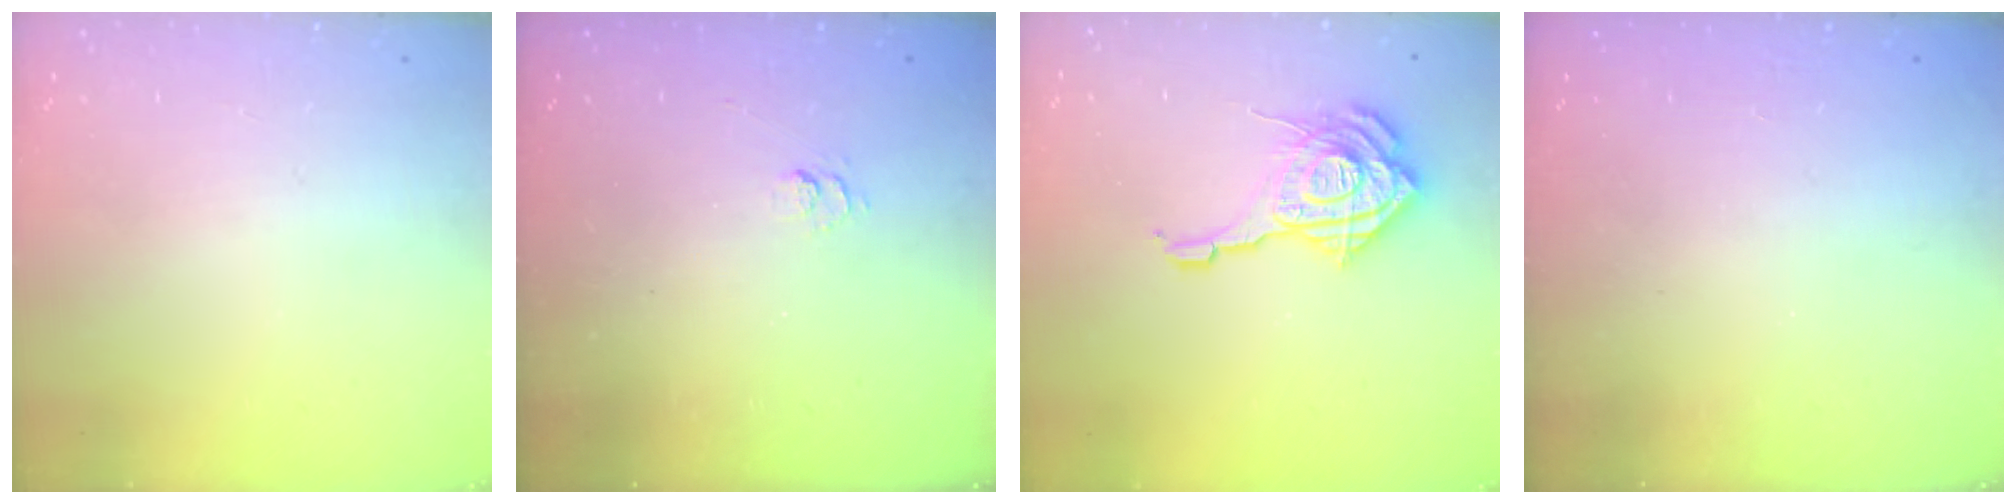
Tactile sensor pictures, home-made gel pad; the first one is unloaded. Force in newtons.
{"total": 2.7, "press": 2.2, "slide": 1.5}
{"total": 16.9, "press": 16.8, "slide": 1.7}
{"total": 2.3, "press": 2.2, "slide": 0.8}